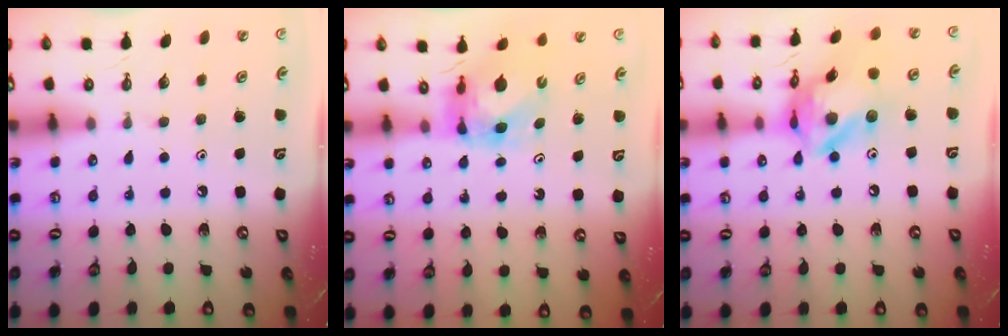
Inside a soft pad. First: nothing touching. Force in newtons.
{"total": 6.6, "press": 6.5, "slide": 0.8}
{"total": 15.3, "press": 15.2, "slide": 1.5}